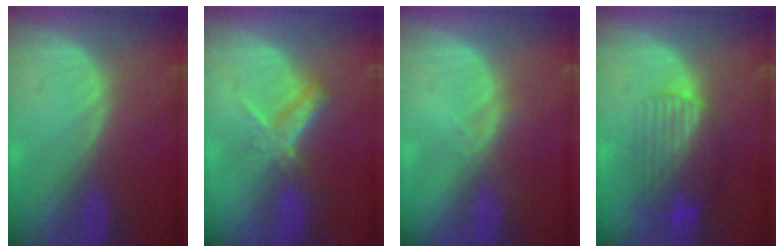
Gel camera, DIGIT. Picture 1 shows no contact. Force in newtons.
{"total": 5.8, "press": 5.3, "slide": 2.4}
{"total": 1.5, "press": 1.3, "slide": 0.8}
{"total": 8.5, "press": 7.2, "slide": 4.5}